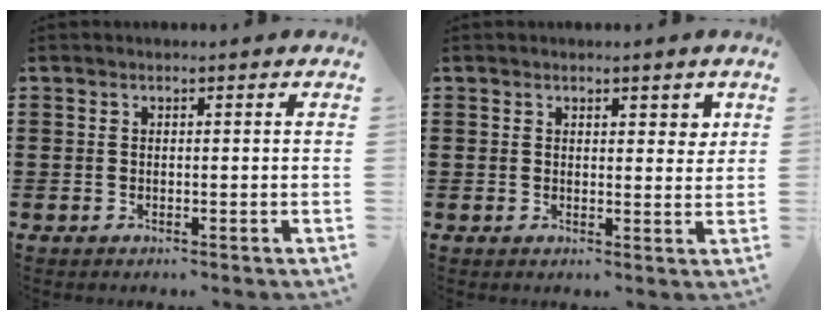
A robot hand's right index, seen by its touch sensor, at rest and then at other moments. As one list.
[{"total": 2.2, "force": [1.5, 1.1, 1.1], "torque": [-0.007, 0.002, 0.024]}]